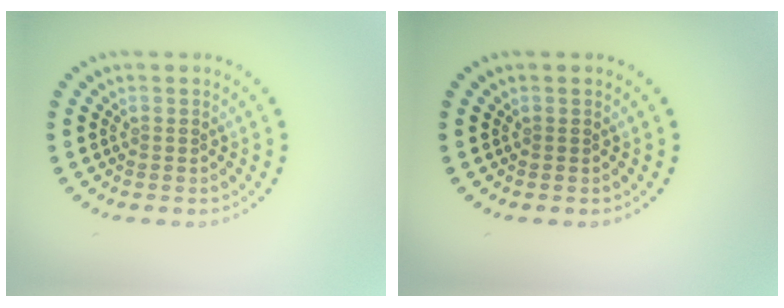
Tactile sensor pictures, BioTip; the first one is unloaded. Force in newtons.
{"total": 0.0}